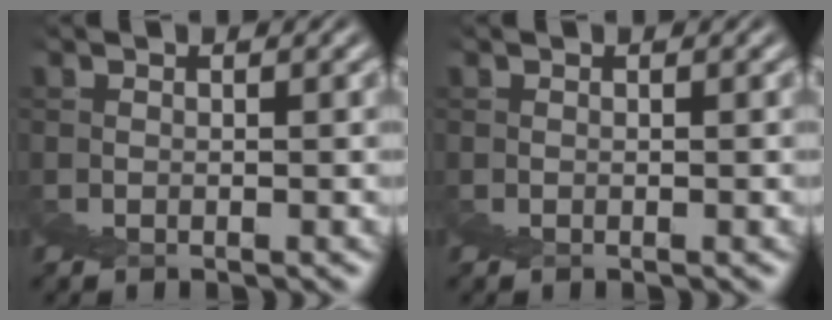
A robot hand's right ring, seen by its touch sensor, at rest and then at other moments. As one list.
[{"total": 0.0}]